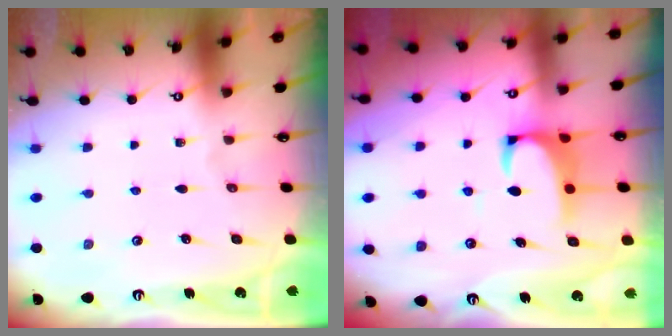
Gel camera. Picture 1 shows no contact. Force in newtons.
{"total": 2.3, "press": 2.1, "slide": 0.9}